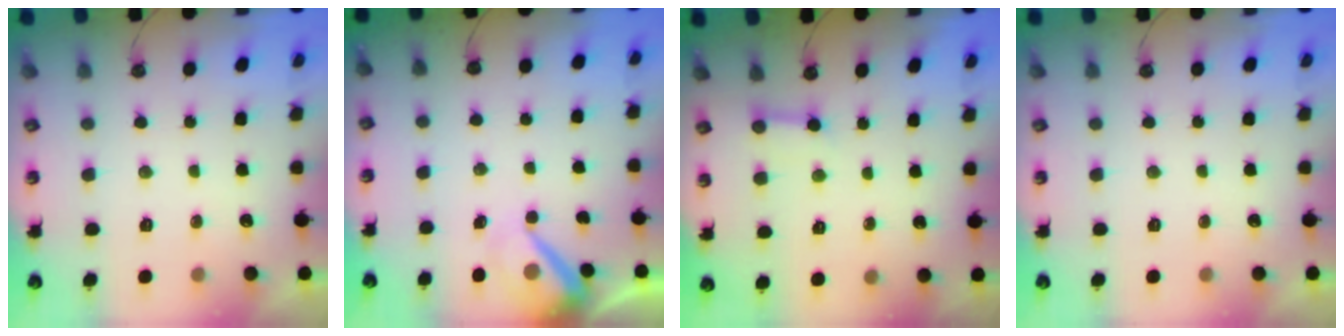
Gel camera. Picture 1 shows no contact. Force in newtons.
{"total": 7.7, "press": 7.6, "slide": 1.1}
{"total": 3.0, "press": 3.0, "slide": 0.5}
{"total": 0.0}